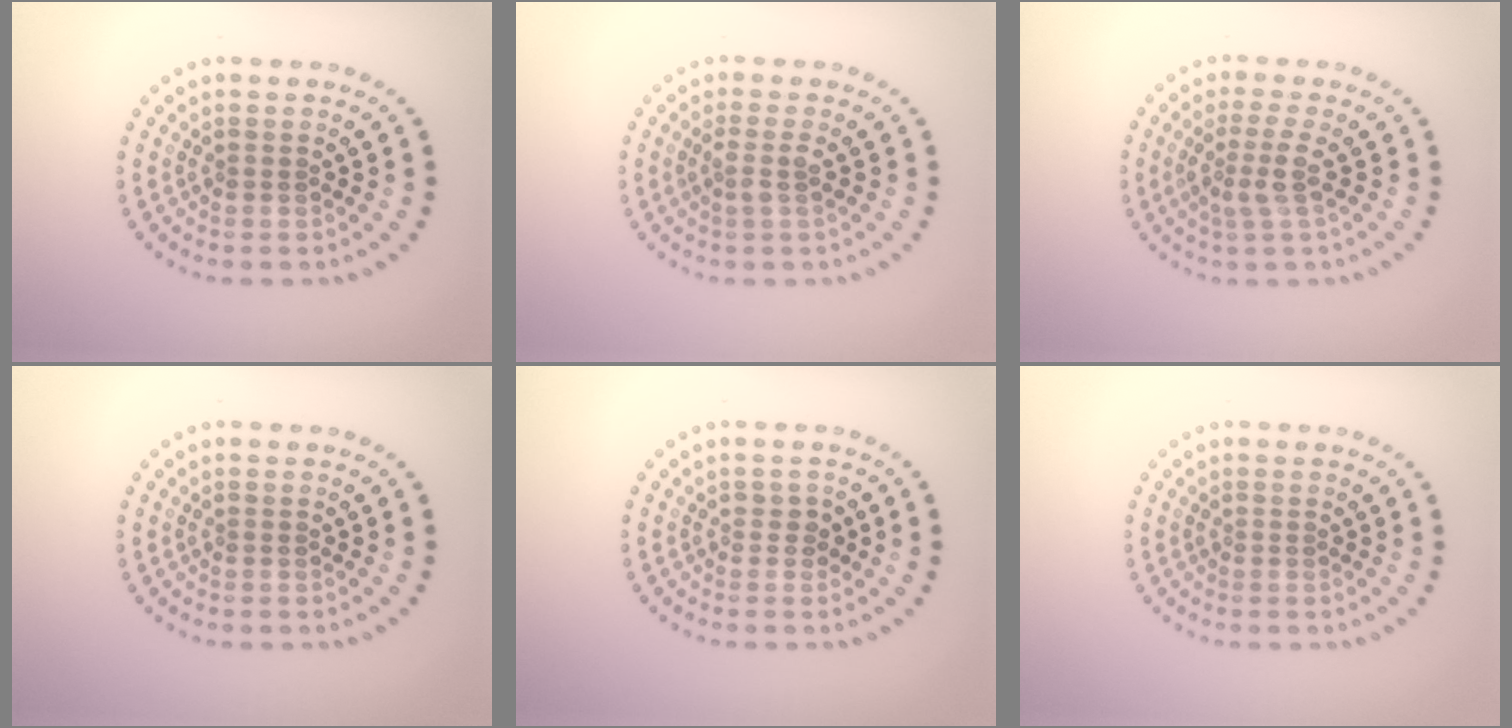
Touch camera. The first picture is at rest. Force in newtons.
{"total": 1.5, "press": 1.1, "slide": 0.9}
{"total": 2.5, "press": 2.0, "slide": 1.5}
{"total": 0.0}
{"total": 1.0, "press": 0.9, "slide": 0.3}
{"total": 0.0}